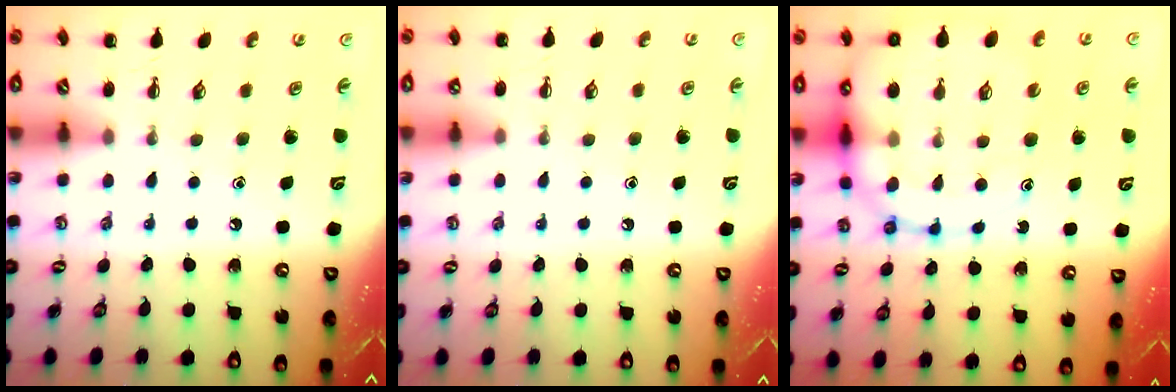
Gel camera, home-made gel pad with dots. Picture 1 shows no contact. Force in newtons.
{"total": 3.5, "press": 3.2, "slide": 1.3}
{"total": 17.1, "press": 16.8, "slide": 3.2}